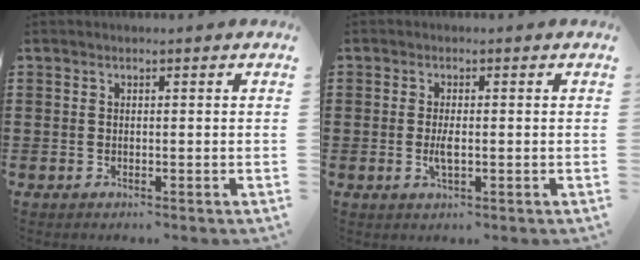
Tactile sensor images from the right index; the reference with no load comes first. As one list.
[{"total": 2.7, "force": [-0.4, 0.9, 2.6], "torque": [-0.054, -0.005, -0.009]}]